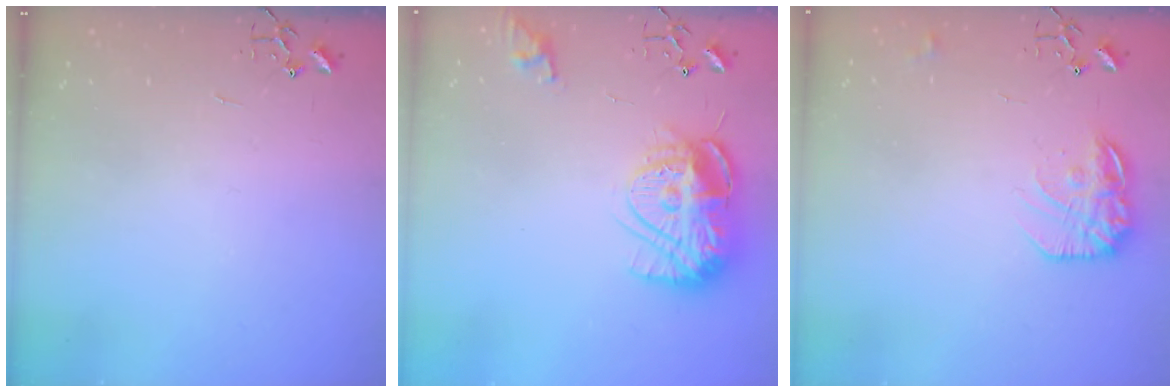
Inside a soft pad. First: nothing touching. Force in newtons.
{"total": 15.8, "press": 15.7, "slide": 1.4}
{"total": 13.6, "press": 13.6, "slide": 0.7}